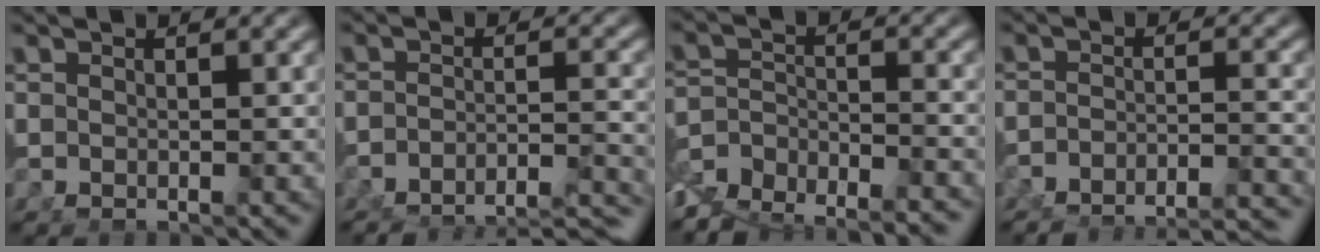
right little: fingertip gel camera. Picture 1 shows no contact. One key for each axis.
{"total": 12.1, "fx": -11.3, "fy": 3.3, "fz": 2.8, "tx": -0.019, "ty": -0.026, "tz": -0.170}
{"total": 8.0, "fx": -5.4, "fy": 4.5, "fz": 3.9, "tx": -0.065, "ty": -0.029, "tz": -0.085}
{"total": 10.8, "fx": -10.4, "fy": 2.1, "fz": 1.8, "tx": -0.003, "ty": -0.024, "tz": -0.158}